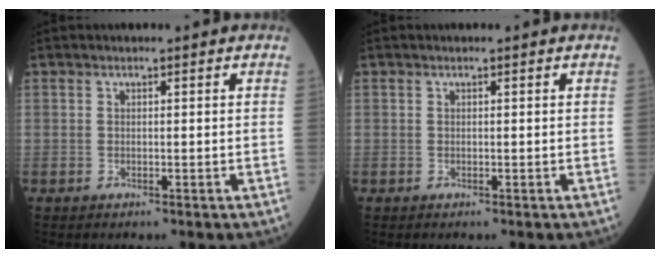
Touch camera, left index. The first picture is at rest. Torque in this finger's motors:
{"motor_torque": [-0.01, 0.01, -0.03, -0.01]}